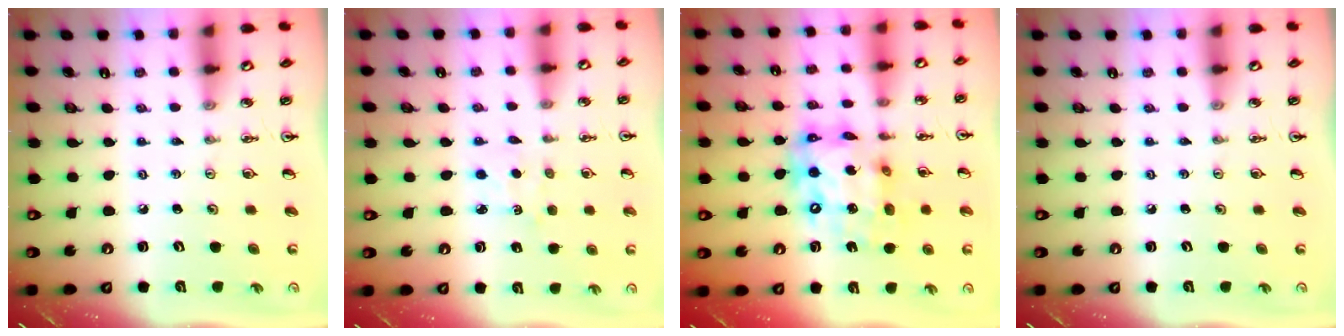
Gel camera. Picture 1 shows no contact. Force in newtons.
{"total": 2.3, "press": 2.3, "slide": 0.3}
{"total": 16.2, "press": 16.1, "slide": 1.4}
{"total": 0.0}